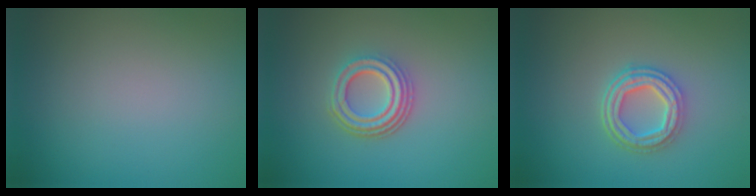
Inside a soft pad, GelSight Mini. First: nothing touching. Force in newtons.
{"total": 4.3, "press": 3.2, "slide": 2.9}
{"total": 4.2, "press": 3.2, "slide": 2.7}